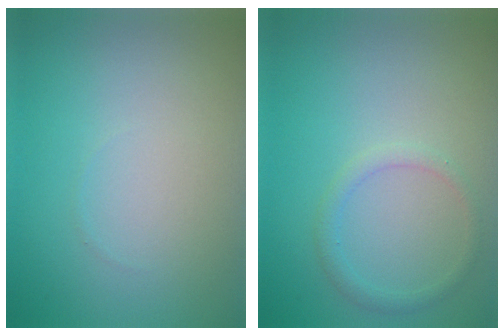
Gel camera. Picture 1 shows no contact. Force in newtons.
{"total": 1.4, "press": 1.4, "slide": 0.1}